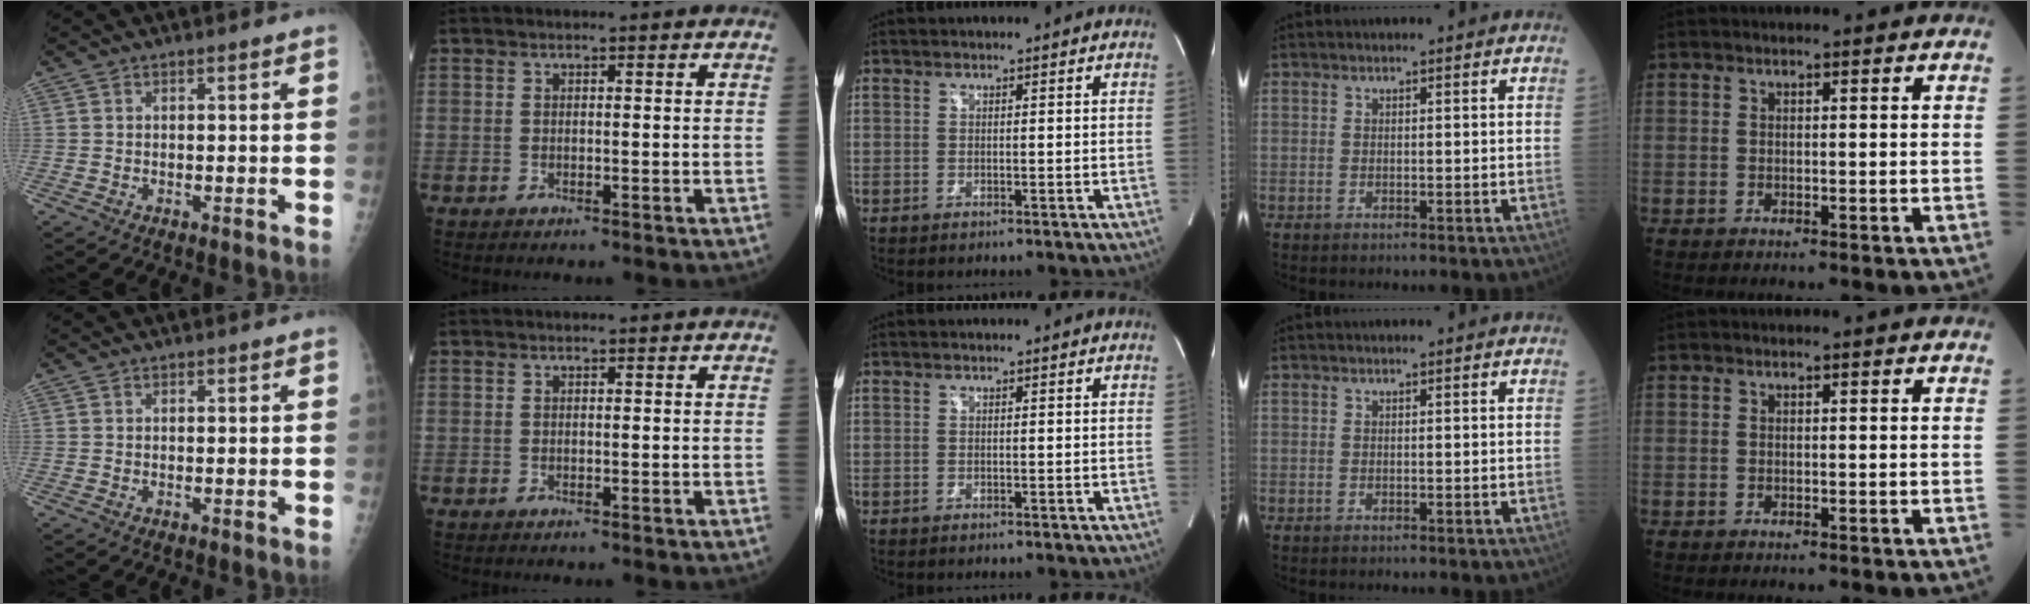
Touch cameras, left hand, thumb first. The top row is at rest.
{}